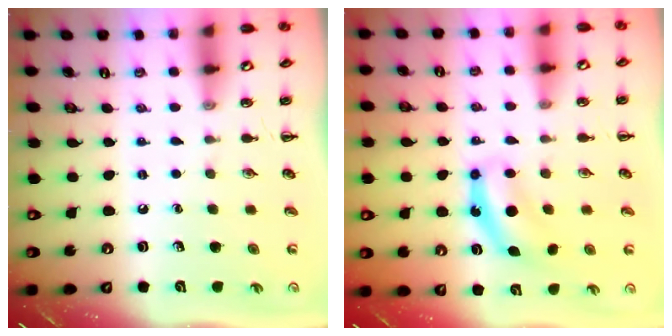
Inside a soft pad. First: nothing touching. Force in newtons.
{"total": 7.2, "press": 7.2, "slide": 0.2}